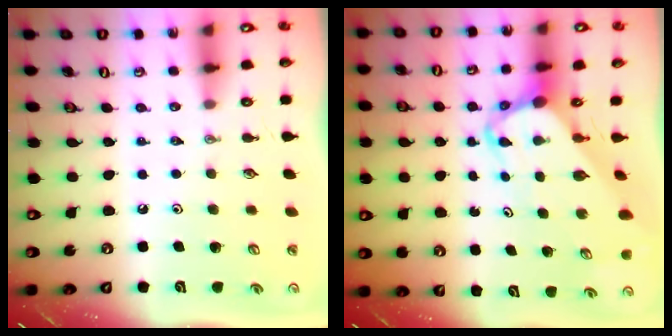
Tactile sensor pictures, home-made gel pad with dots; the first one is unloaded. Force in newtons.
{"total": 6.2, "press": 6.2, "slide": 0.6}